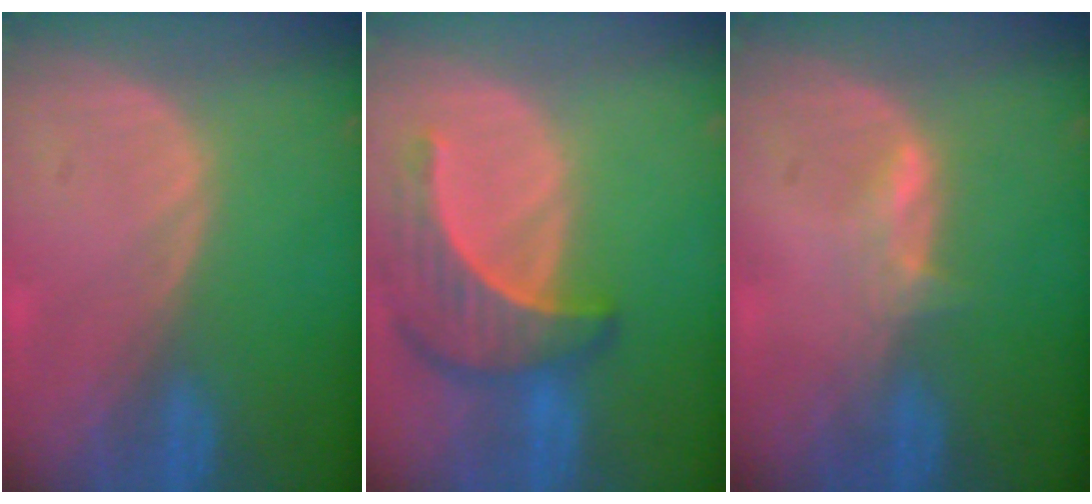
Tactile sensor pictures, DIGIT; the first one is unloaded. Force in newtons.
{"total": 7.6, "press": 7.3, "slide": 1.9}
{"total": 2.1, "press": 2.0, "slide": 0.4}